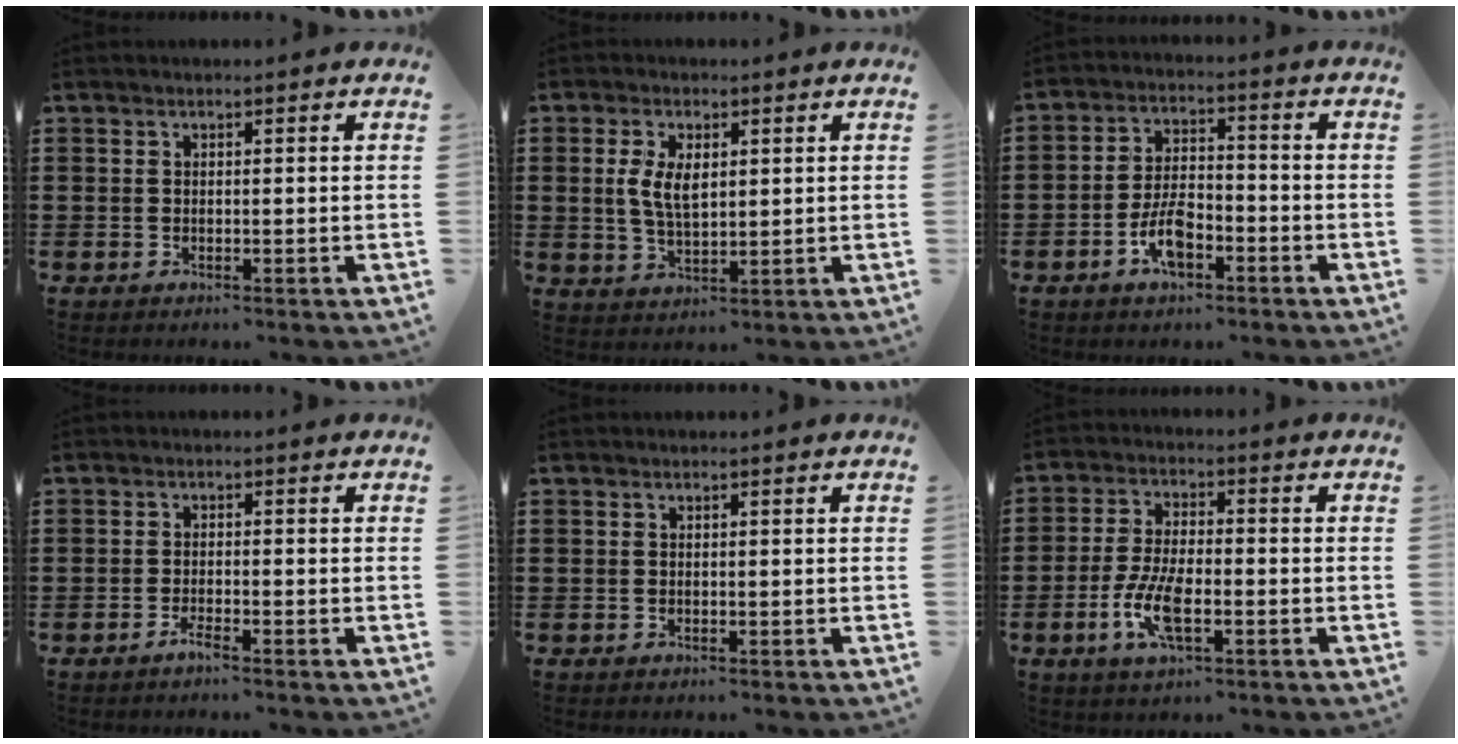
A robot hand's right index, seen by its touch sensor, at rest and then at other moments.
{"total": 5.4, "force": [0.9, 2.8, 4.6], "torque": [-0.095, 0.009, 0.015]}
{"total": 6.7, "force": [-3.1, 3.1, 5.1], "torque": [-0.116, 0.003, -0.064]}
{"total": 1.6, "force": [-1.3, 0.1, 0.9], "torque": [-0.023, -0.007, -0.026]}
{"total": 0.0}
{"total": 7.6, "force": [-2.7, 3.0, 6.5], "torque": [-0.147, -0.009, -0.054]}